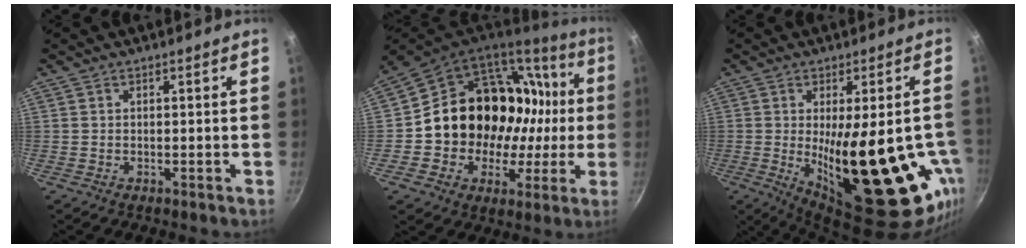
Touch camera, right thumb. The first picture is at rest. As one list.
[{"total": 26.2, "force": [1.8, 20.8, 15.8], "torque": [-0.221, 0.047, 0.050]}, {"total": 25.0, "force": [-4.6, 9.2, 22.7], "torque": [-0.300, -0.025, -0.039]}]